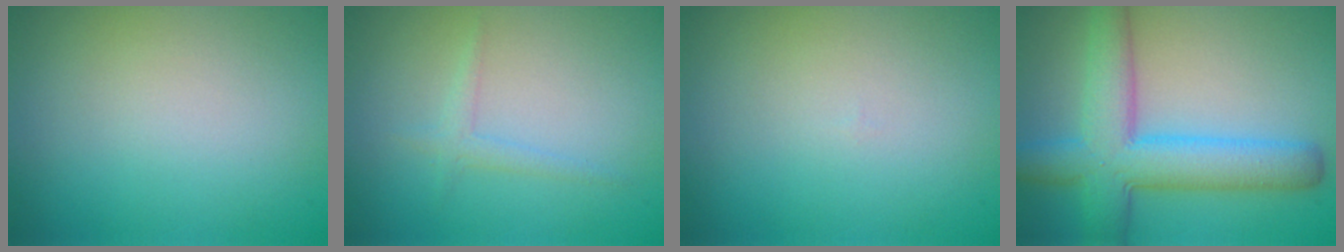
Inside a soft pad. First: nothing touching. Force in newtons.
{"total": 1.2, "press": 1.2, "slide": 0.1}
{"total": 0.0}
{"total": 7.7, "press": 7.7, "slide": 0.2}